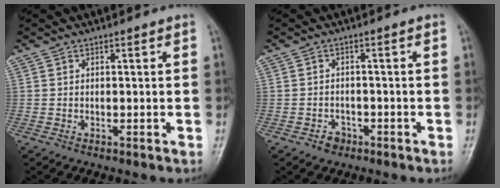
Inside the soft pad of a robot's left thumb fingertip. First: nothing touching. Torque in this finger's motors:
{"motor_torque": [-0.02, 0.02, 0.04, 0.00, 0.00]}